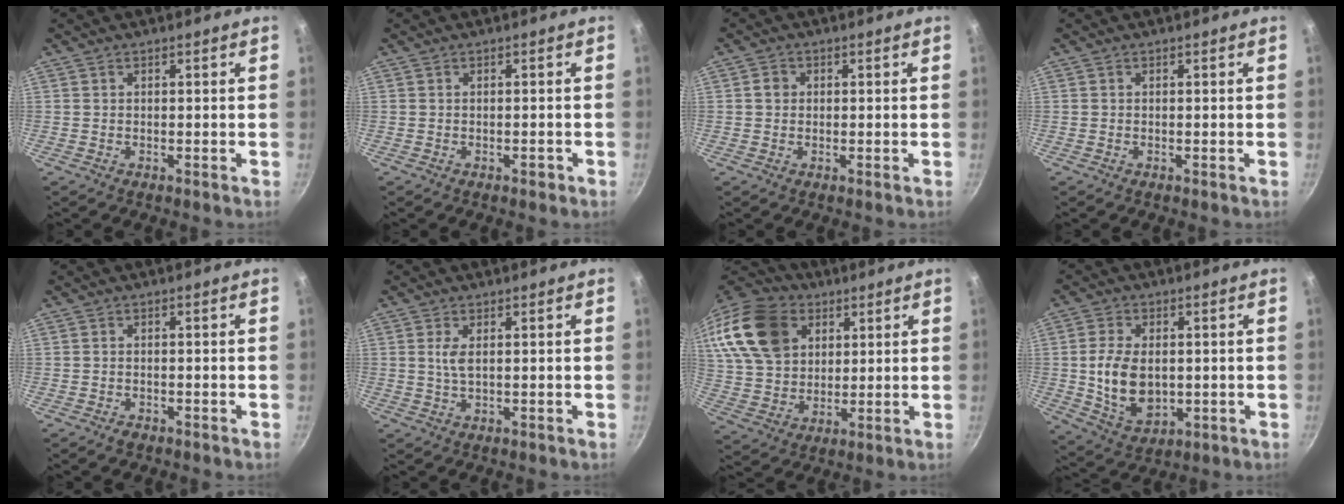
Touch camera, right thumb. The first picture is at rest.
{"total": 1.1, "force": [-0.6, 0.5, 0.8], "torque": [-0.011, 0.007, -0.006]}
{"total": 2.9, "force": [0.6, 2.5, 1.3], "torque": [-0.009, 0.004, 0.007]}
{"total": 0.0}
{"total": 1.5, "force": [-1.1, 0.8, 0.7], "torque": [-0.016, 0.010, -0.016]}
{"total": 2.5, "force": [0.6, 0.9, 2.2], "torque": [-0.048, -0.004, 0.014]}
{"total": 20.7, "force": [8.3, 15.1, 11.6], "torque": [-0.210, 0.001, 0.158]}
{"total": 11.4, "force": [0.1, 7.4, 8.6], "torque": [-0.146, -0.008, 0.015]}